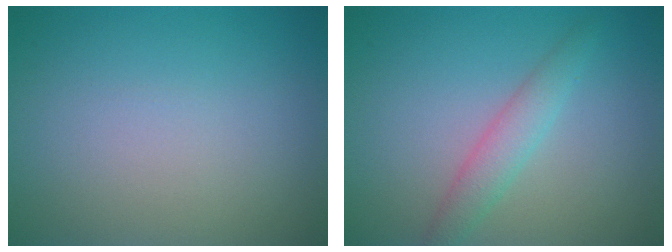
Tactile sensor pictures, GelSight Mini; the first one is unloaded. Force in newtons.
{"total": 2.3, "press": 2.3, "slide": 0.1}